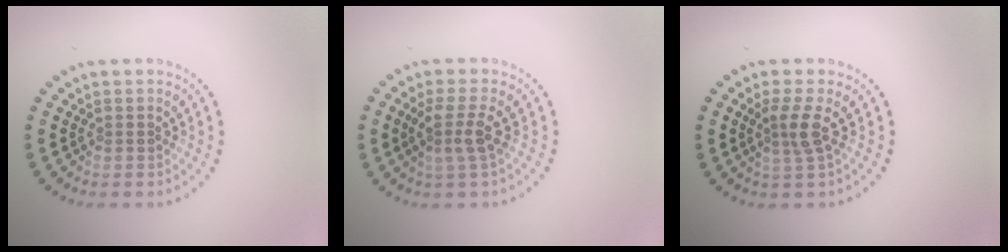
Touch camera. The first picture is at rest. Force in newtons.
{"total": 2.6, "press": 2.1, "slide": 1.6}
{"total": 2.2, "press": 1.8, "slide": 1.3}